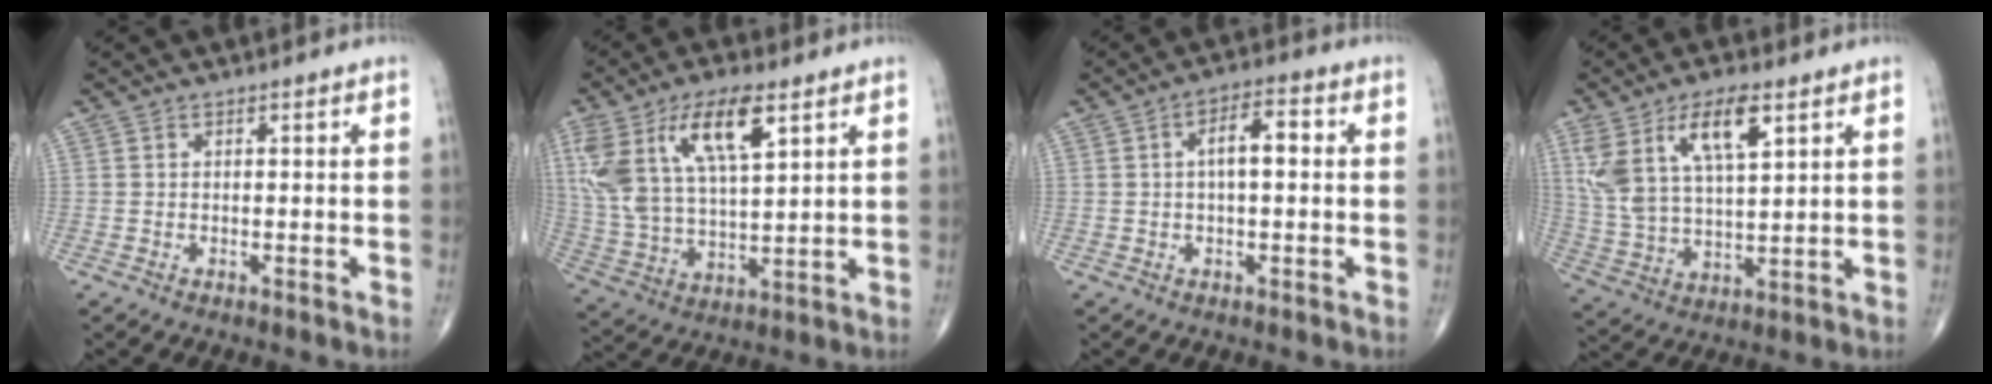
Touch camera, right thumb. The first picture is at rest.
{"total": 17.9, "force": [8.0, 7.3, 14.3], "torque": [-0.281, -0.015, 0.154]}
{"total": 6.2, "force": [0.8, 2.5, 5.6], "torque": [-0.087, 0.016, 0.005]}
{"total": 14.3, "force": [6.7, 5.7, 11.3], "torque": [-0.218, -0.015, 0.132]}